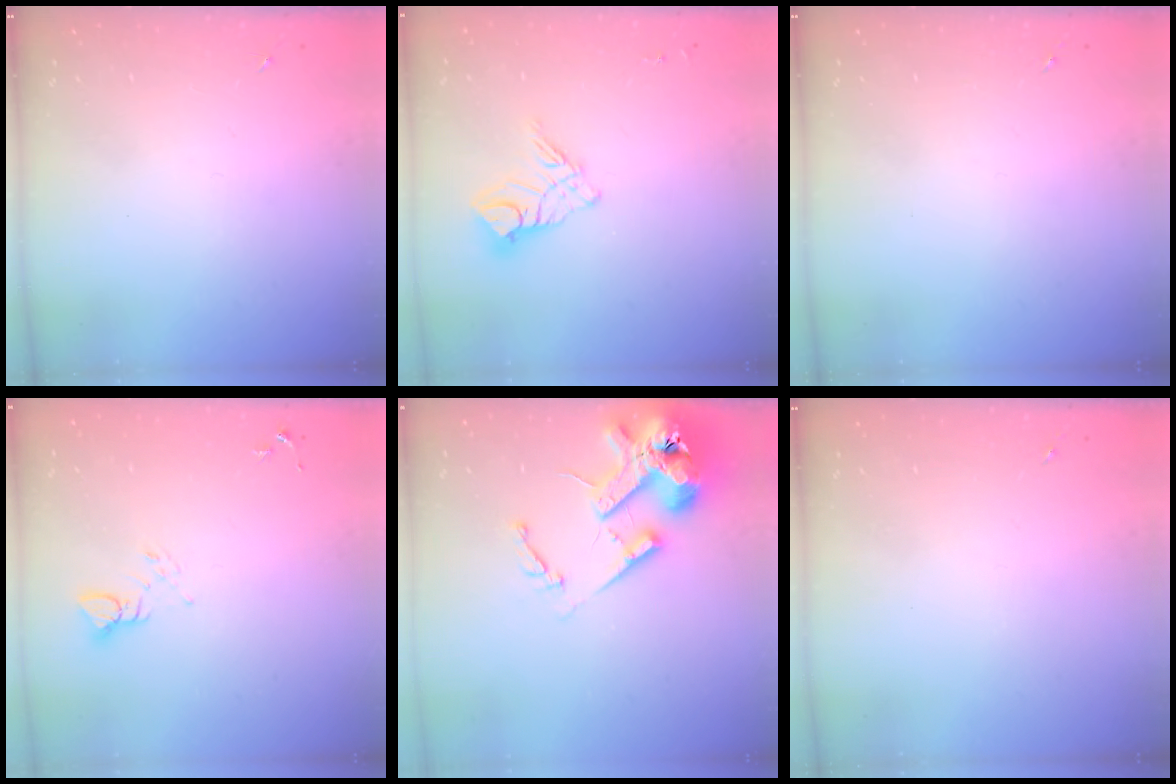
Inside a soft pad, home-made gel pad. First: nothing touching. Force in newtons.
{"total": 11.3, "press": 11.3, "slide": 1.1}
{"total": 0.0}
{"total": 3.9, "press": 3.9, "slide": 0.4}
{"total": 17.7, "press": 17.6, "slide": 2.4}
{"total": 0.0}